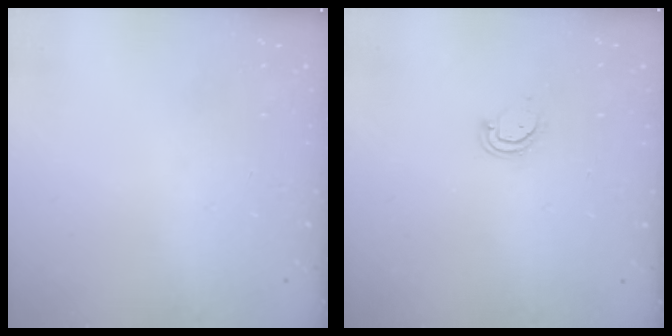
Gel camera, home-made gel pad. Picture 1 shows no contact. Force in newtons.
{"total": 4.0, "press": 4.0, "slide": 0.4}